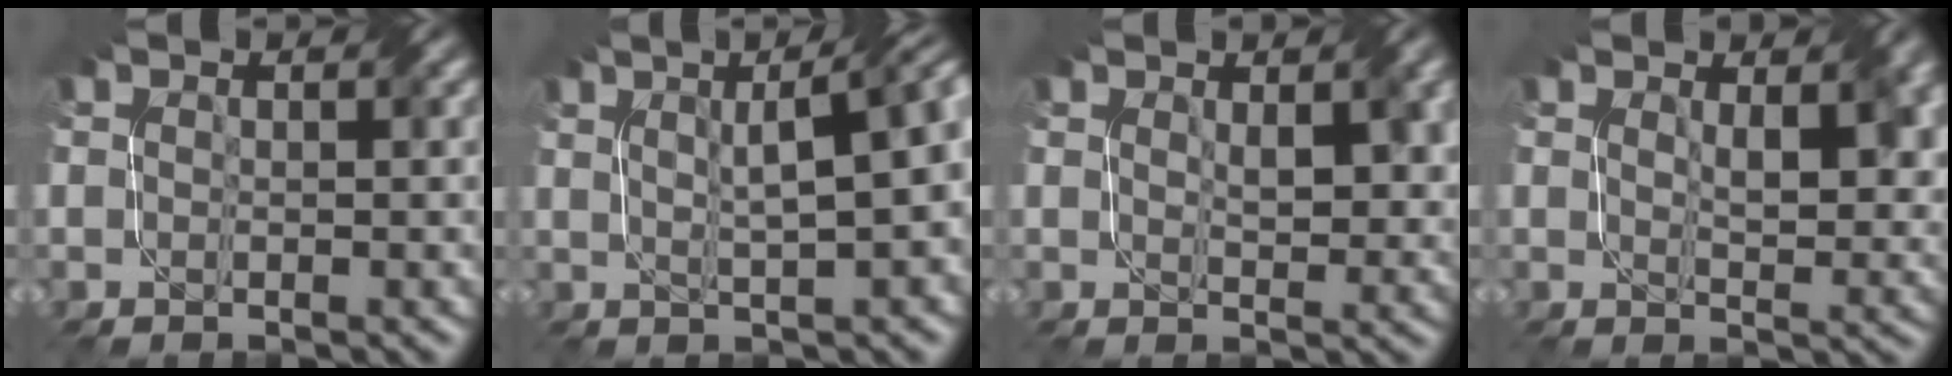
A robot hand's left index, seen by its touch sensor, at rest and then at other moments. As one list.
[{"total": 7.9, "force": [2.5, 2.5, 7.1], "torque": [-0.065, 0.032, 0.033]}, {"total": 2.7, "force": [1.2, 1.0, 2.1], "torque": [-0.033, 0.002, 0.032]}, {"total": 4.2, "force": [1.8, 1.5, 3.5], "torque": [-0.050, 0.000, 0.042]}]